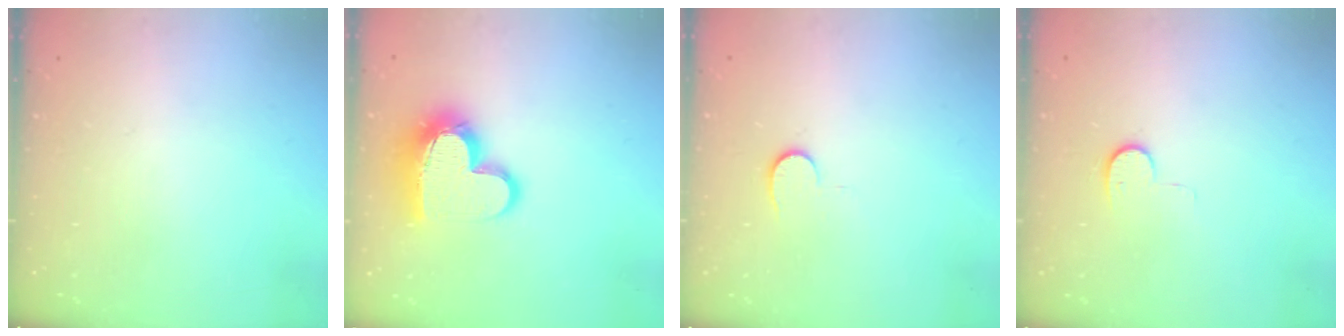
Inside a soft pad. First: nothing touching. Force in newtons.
{"total": 14.7, "press": 14.6, "slide": 1.2}
{"total": 4.0, "press": 4.0, "slide": 0.4}
{"total": 6.2, "press": 6.2, "slide": 0.6}